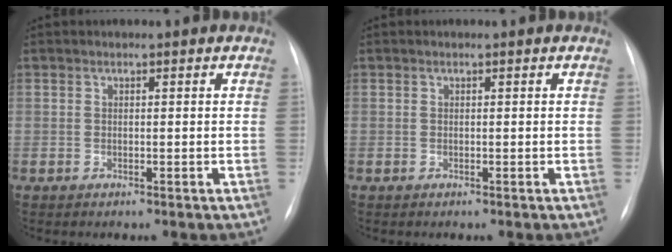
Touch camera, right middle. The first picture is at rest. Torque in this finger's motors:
{"motor_torque": [0.00, 0.00, 0.02, 0.01]}